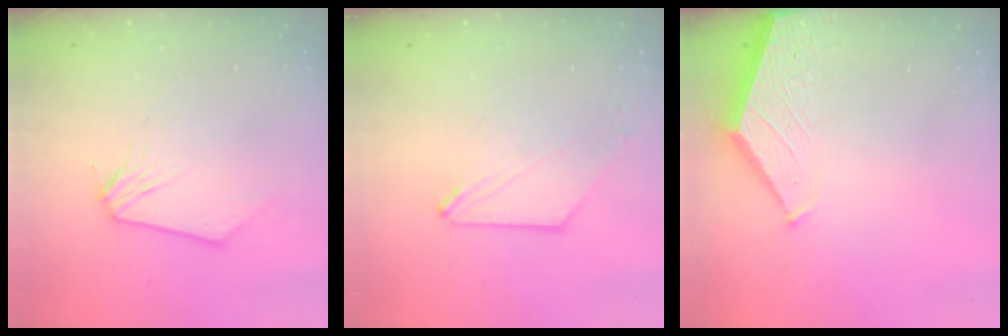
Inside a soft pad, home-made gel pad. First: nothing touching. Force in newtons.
{"total": 0.5, "press": 0.5, "slide": 0.0}
{"total": 1.4, "press": 1.4, "slide": 0.3}